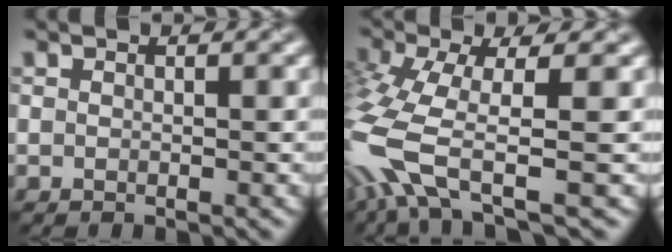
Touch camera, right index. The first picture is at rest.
{"total": 8.7, "force": [-3.6, 2.8, 7.4], "torque": [-0.185, -0.007, -0.079]}